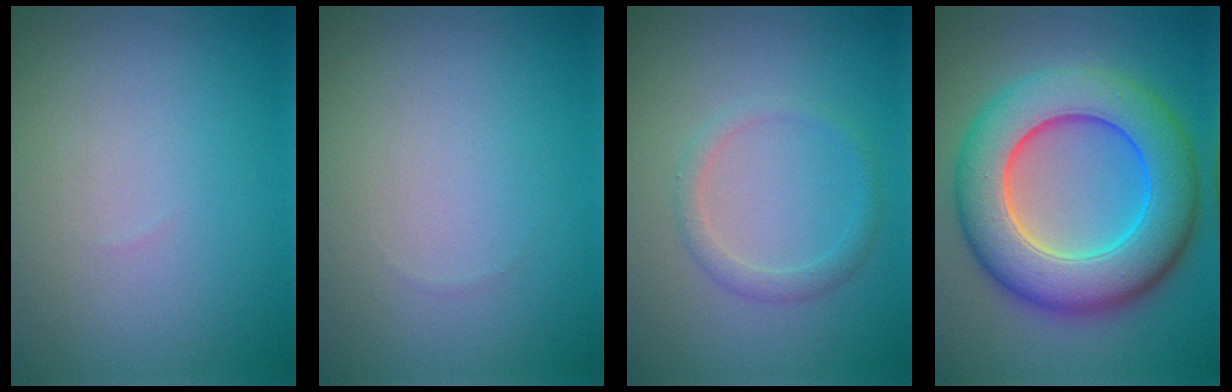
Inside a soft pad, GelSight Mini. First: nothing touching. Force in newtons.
{"total": 0.0}
{"total": 1.7, "press": 1.7, "slide": 0.0}
{"total": 11.1, "press": 11.1, "slide": 0.5}